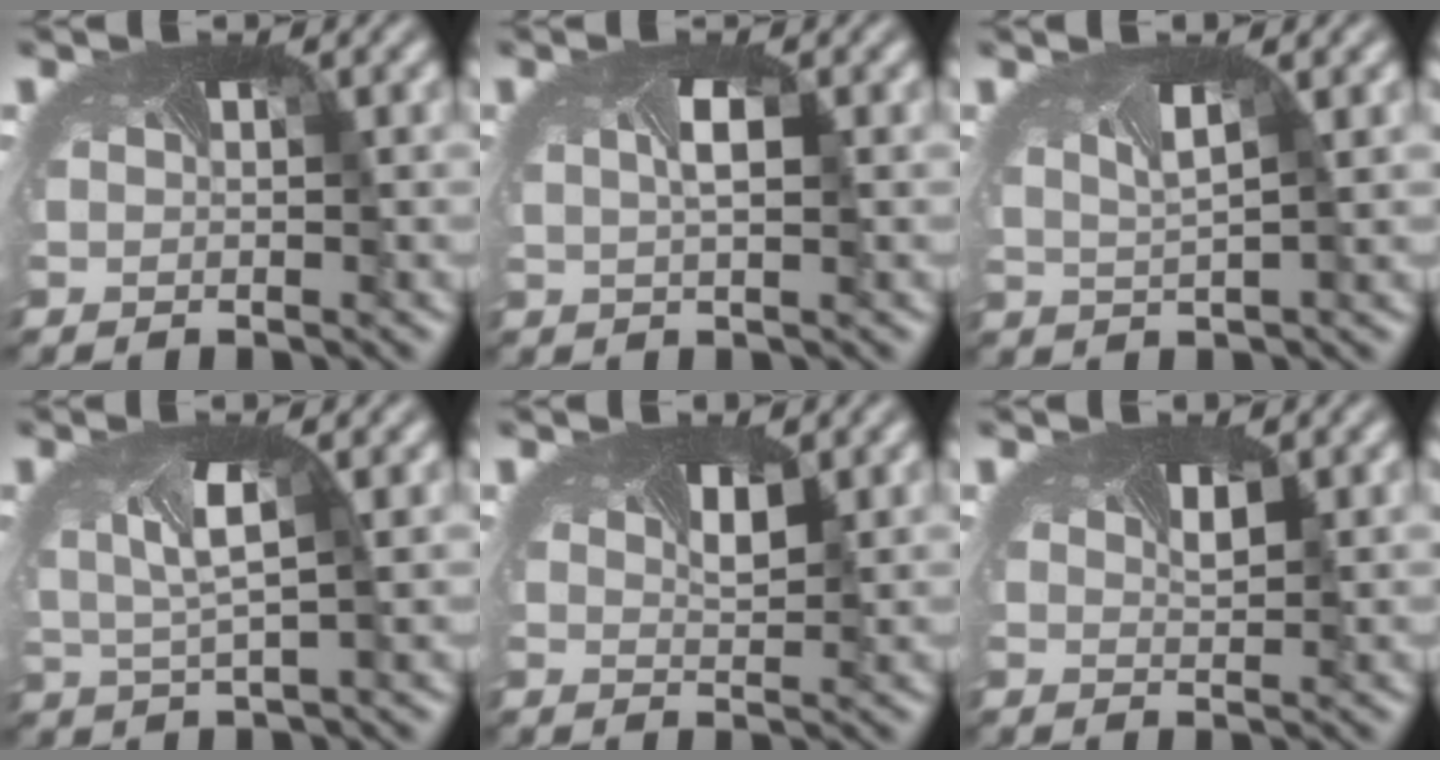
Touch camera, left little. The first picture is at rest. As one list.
[{"total": 1.6, "force": [0.1, 0.5, 1.5], "torque": [-0.036, -0.002, 0.006]}, {"total": 2.2, "force": [1.1, 1.0, 1.6], "torque": [-0.041, 0.008, 0.019]}, {"total": 3.6, "force": [0.6, 1.5, 3.3], "torque": [-0.085, 0.000, 0.010]}, {"total": 1.9, "force": [1.0, 0.9, 1.3], "torque": [-0.023, 0.001, 0.011]}, {"total": 1.2, "force": [0.7, 0.5, 0.7], "torque": [-0.013, 0.000, 0.009]}]